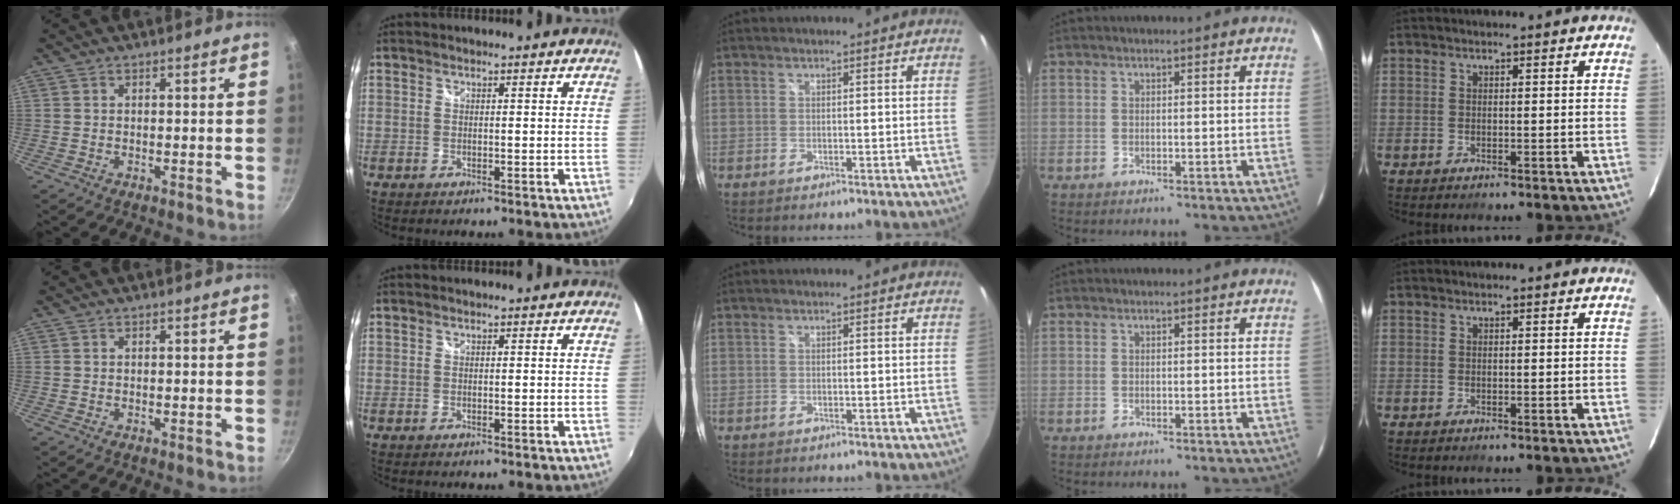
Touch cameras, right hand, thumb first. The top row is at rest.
{}